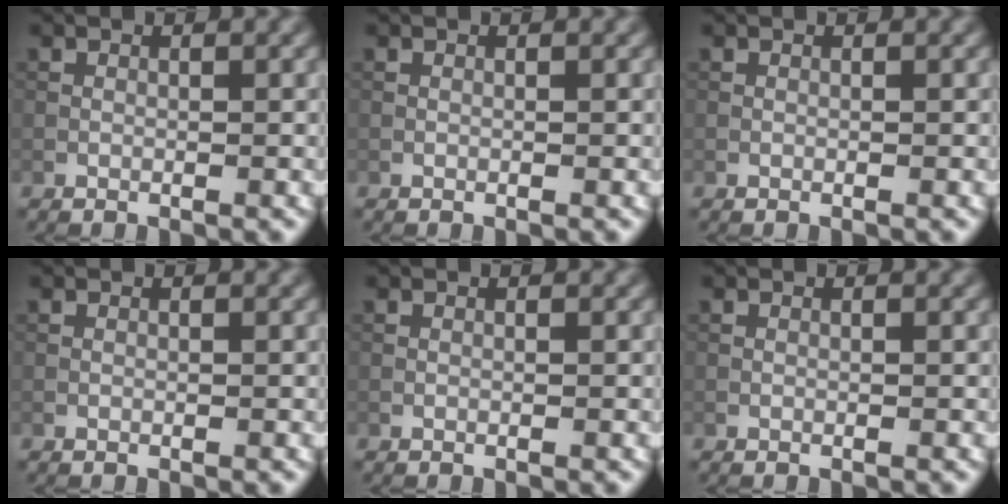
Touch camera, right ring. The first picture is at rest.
{"total": 0.0}
{"total": 0.0}
{"total": 0.0}
{"total": 0.0}
{"total": 0.0}